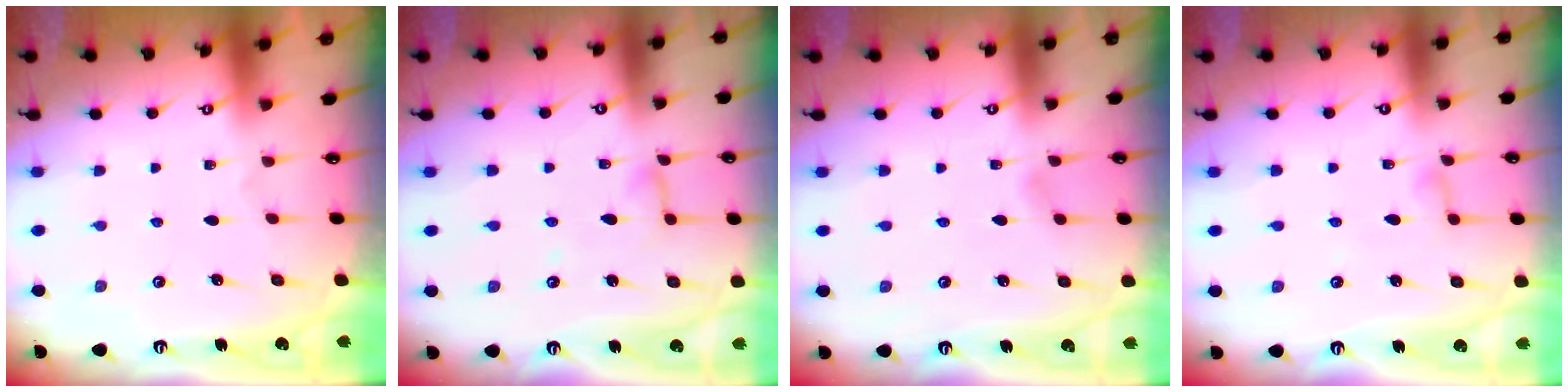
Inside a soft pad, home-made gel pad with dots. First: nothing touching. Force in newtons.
{"total": 4.8, "press": 4.8, "slide": 0.2}
{"total": 2.5, "press": 2.5, "slide": 0.4}
{"total": 4.9, "press": 4.9, "slide": 0.6}